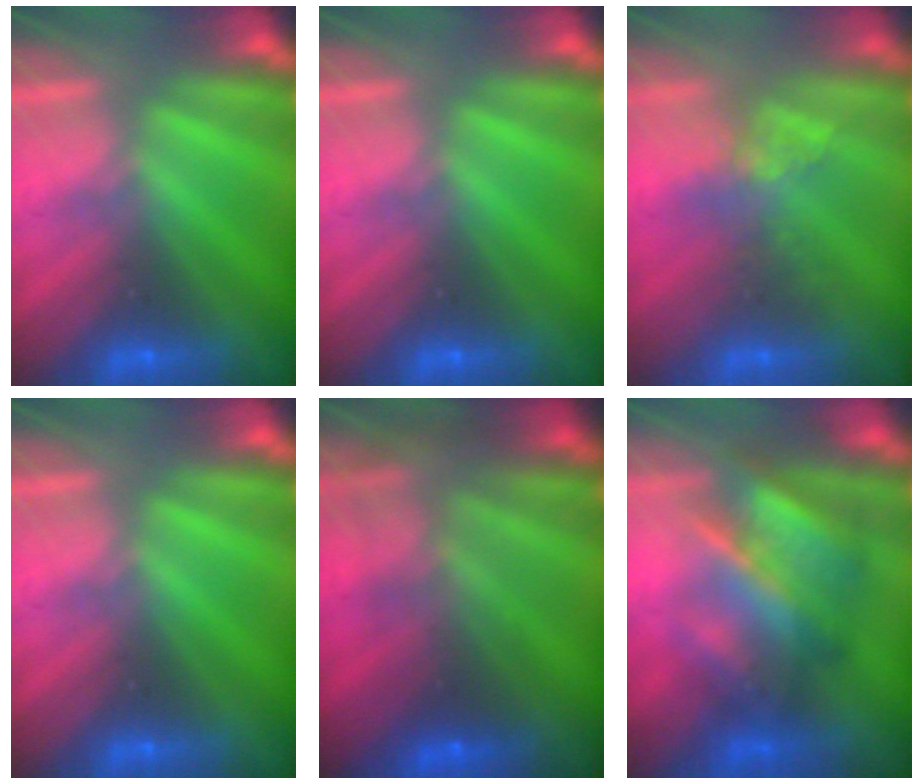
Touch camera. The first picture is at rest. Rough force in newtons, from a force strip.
{"total": 0.0}
{"total": 2.4}
{"total": 0.0}
{"total": 7.1}
{"total": 4.9}